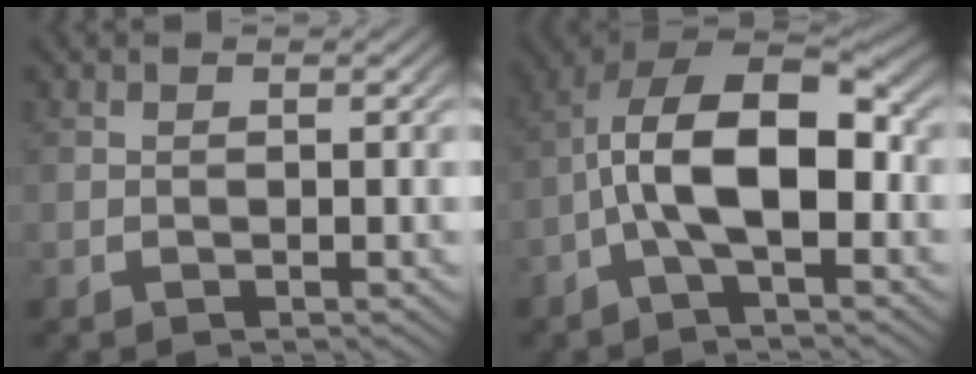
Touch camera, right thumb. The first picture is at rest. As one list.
[{"total": 13.1, "force": [-0.7, 8.2, 10.2], "torque": [-0.195, -0.029, -0.014]}]